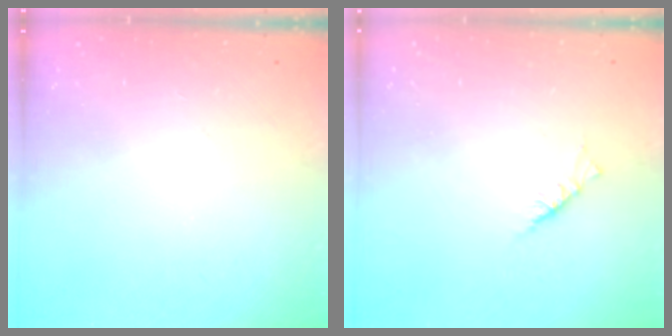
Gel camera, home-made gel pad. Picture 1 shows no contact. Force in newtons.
{"total": 2.3, "press": 2.2, "slide": 0.5}